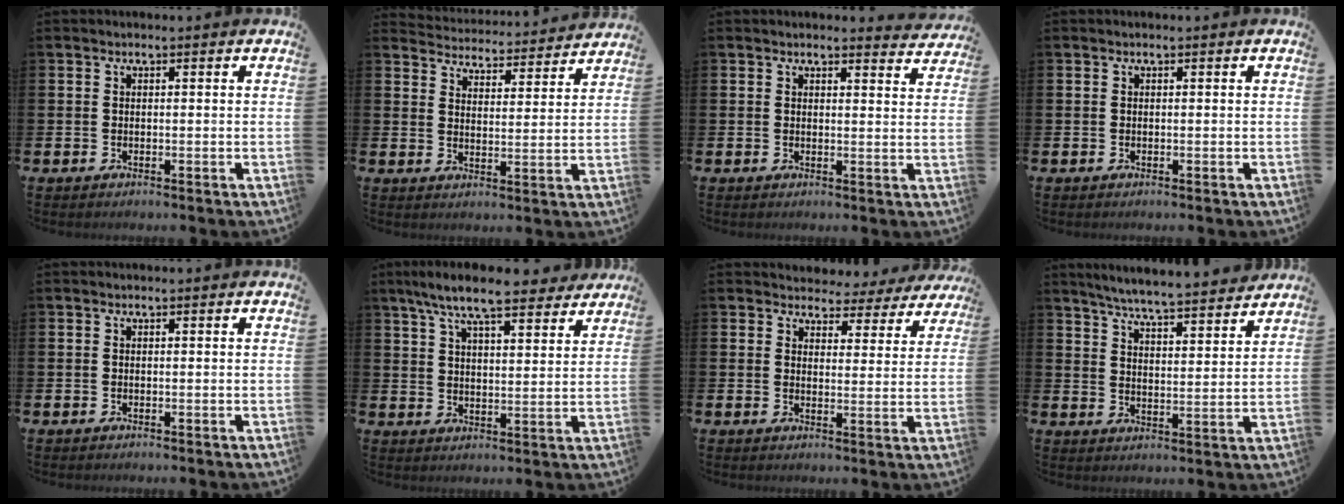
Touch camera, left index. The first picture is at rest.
{"total": 4.7, "force": [4.6, 0.6, -0.1], "torque": [-0.017, -0.041, 0.078]}
{"total": 2.5, "force": [2.5, 0.3, 0.1], "torque": [0.002, -0.014, 0.044]}
{"total": 0.0}
{"total": 0.0}
{"total": 9.2, "force": [8.2, 1.7, 3.8], "torque": [-0.087, -0.034, 0.148]}
{"total": 3.5, "force": [3.1, 1.5, -0.1], "torque": [-0.007, -0.028, 0.050]}
{"total": 6.1, "force": [5.9, -0.2, 1.2], "torque": [-0.041, -0.046, 0.102]}